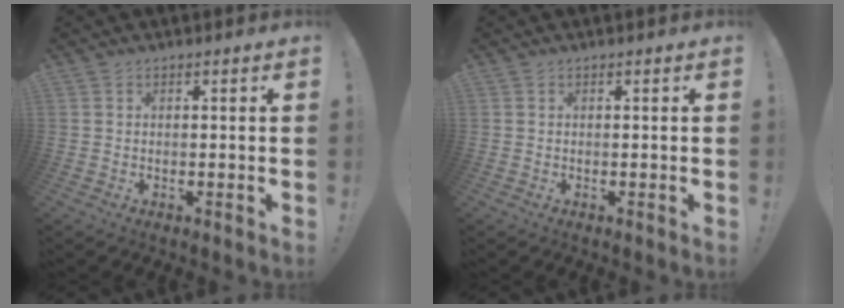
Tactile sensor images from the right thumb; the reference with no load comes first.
{"total": 0.0}